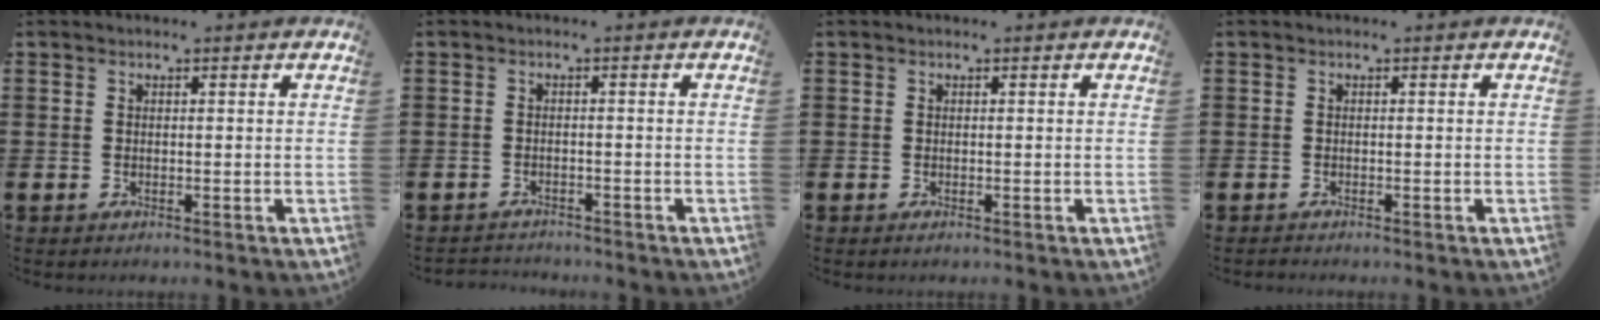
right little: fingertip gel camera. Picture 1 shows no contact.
{"total": 1.2, "force": [-1.1, 0.1, -0.2], "torque": [-0.002, 0.004, -0.025]}
{"total": 0.0}
{"total": 0.0}